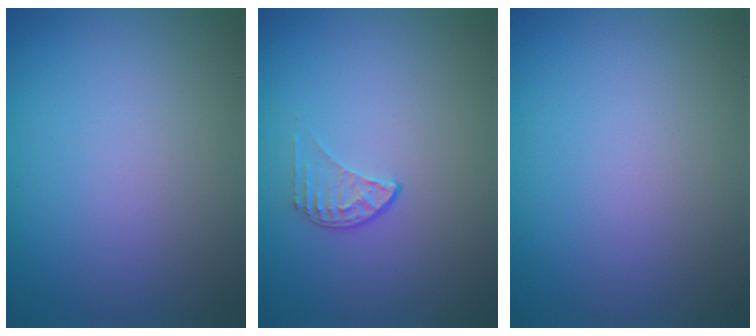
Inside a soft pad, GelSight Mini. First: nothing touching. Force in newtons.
{"total": 1.4, "press": 0.9, "slide": 1.1}
{"total": 0.0}